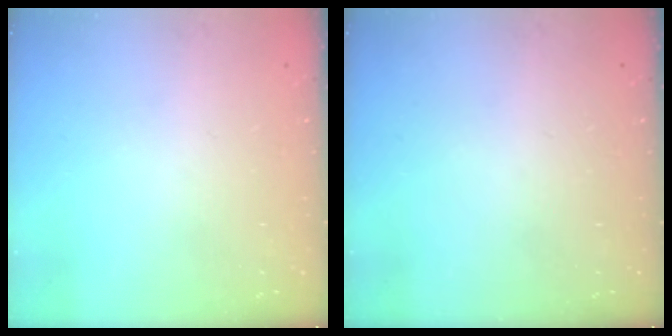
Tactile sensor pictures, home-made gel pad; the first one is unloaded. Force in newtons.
{"total": 0.0}